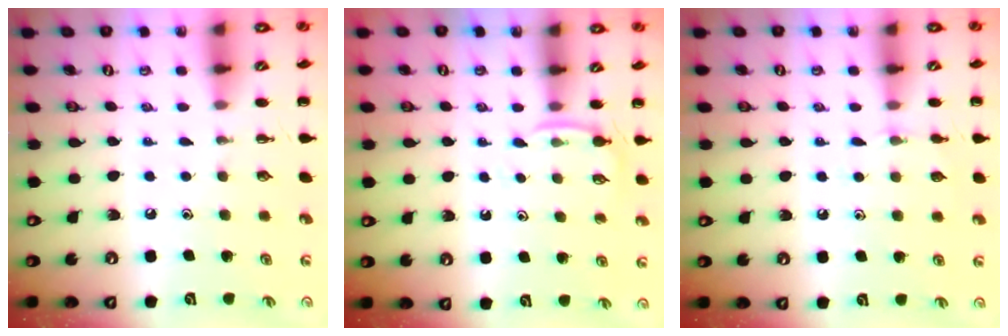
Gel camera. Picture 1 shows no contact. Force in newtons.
{"total": 4.6, "press": 4.4, "slide": 1.3}
{"total": 4.8, "press": 4.5, "slide": 1.5}